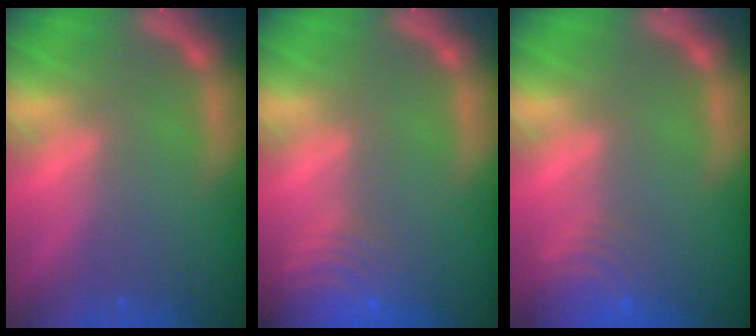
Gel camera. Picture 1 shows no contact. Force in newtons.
{"total": 10.0}
{"total": 6.5}